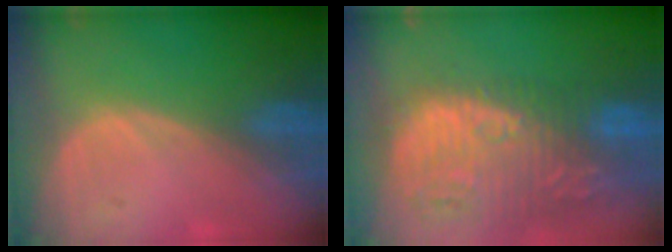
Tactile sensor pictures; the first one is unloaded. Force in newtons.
{"total": 14.6, "press": 12.6, "slide": 7.5}